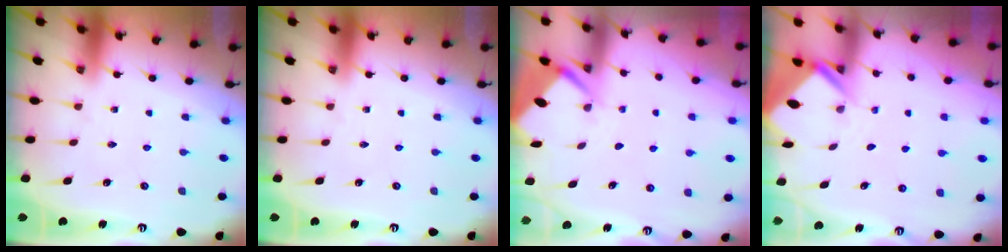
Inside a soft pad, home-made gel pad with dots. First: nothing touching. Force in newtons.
{"total": 0.0}
{"total": 2.9, "press": 2.8, "slide": 0.3}
{"total": 2.4, "press": 2.4, "slide": 0.1}